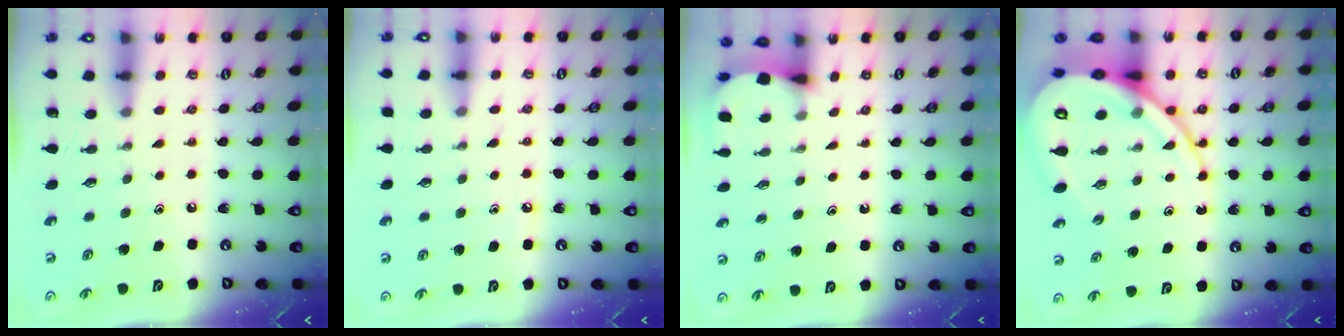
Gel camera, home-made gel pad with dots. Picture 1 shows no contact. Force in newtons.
{"total": 5.2, "press": 5.2, "slide": 0.6}
{"total": 2.9, "press": 2.9, "slide": 0.3}
{"total": 16.8, "press": 16.7, "slide": 1.8}